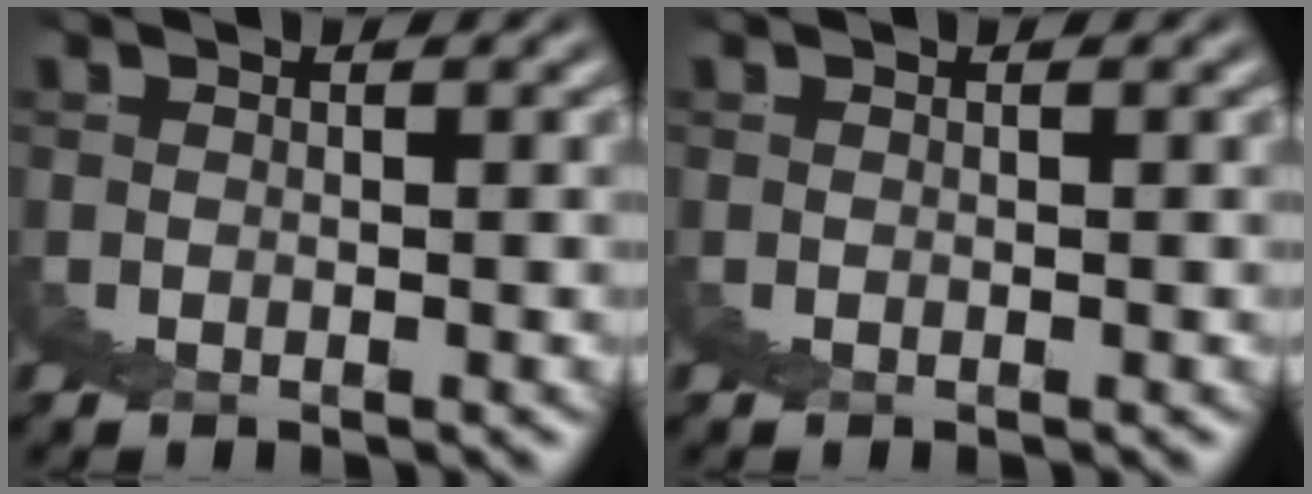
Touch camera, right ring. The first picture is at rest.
{"total": 0.0}